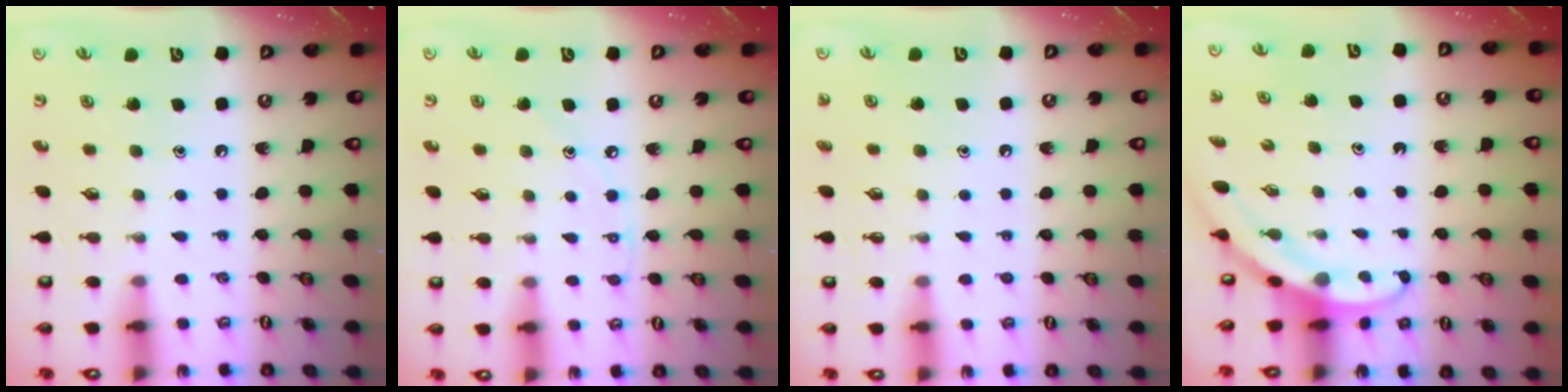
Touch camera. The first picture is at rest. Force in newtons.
{"total": 4.0, "press": 4.0, "slide": 0.5}
{"total": 0.7, "press": 0.7, "slide": 0.0}
{"total": 3.0, "press": 3.0, "slide": 0.1}